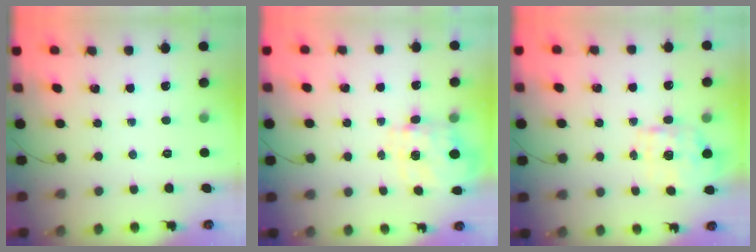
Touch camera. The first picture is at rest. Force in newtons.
{"total": 3.6, "press": 3.4, "slide": 1.0}
{"total": 1.1, "press": 1.0, "slide": 0.5}